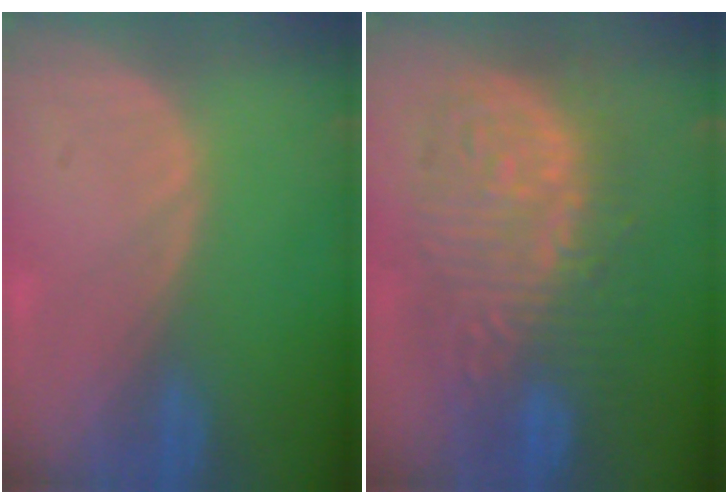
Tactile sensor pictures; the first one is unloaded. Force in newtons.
{"total": 13.4, "press": 13.3, "slide": 1.2}